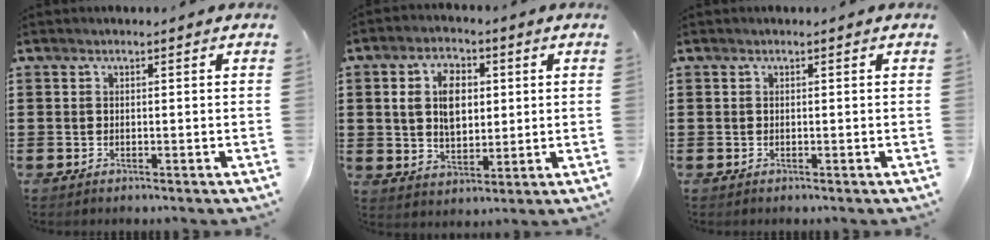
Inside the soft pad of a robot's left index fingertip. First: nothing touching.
{"total": 7.3, "force": [1.7, 4.7, 5.3], "torque": [-0.108, 0.009, 0.023]}
{"total": 0.0}